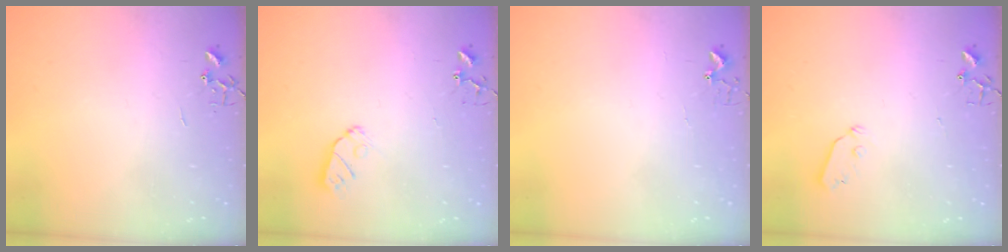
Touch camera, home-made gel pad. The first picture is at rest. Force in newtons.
{"total": 4.5, "press": 4.5, "slide": 0.6}
{"total": 4.2, "press": 4.2, "slide": 0.4}
{"total": 3.3, "press": 3.3, "slide": 0.4}